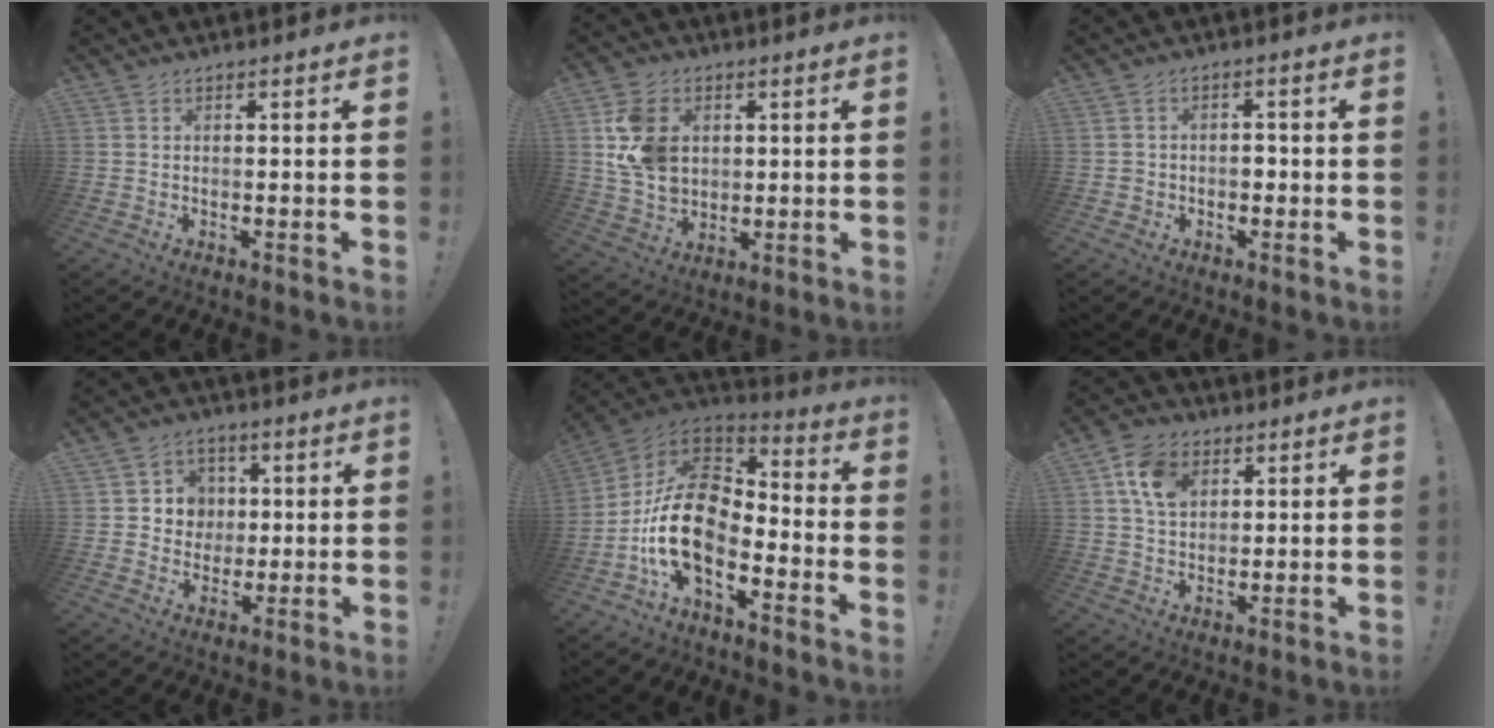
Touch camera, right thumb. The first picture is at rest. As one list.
[{"total": 14.2, "force": [3.5, 10.9, 8.3], "torque": [-0.150, -0.007, 0.070]}, {"total": 2.7, "force": [-0.8, 2.4, 0.9], "torque": [-0.012, 0.001, -0.017]}, {"total": 7.4, "force": [0.7, 7.2, 1.4], "torque": [-0.023, -0.002, 0.017]}, {"total": 17.9, "force": [-5.4, 10.4, 13.6], "torque": [-0.262, 0.029, -0.086]}, {"total": 9.9, "force": [3.9, 7.2, 5.5], "torque": [-0.090, -0.001, 0.077]}]